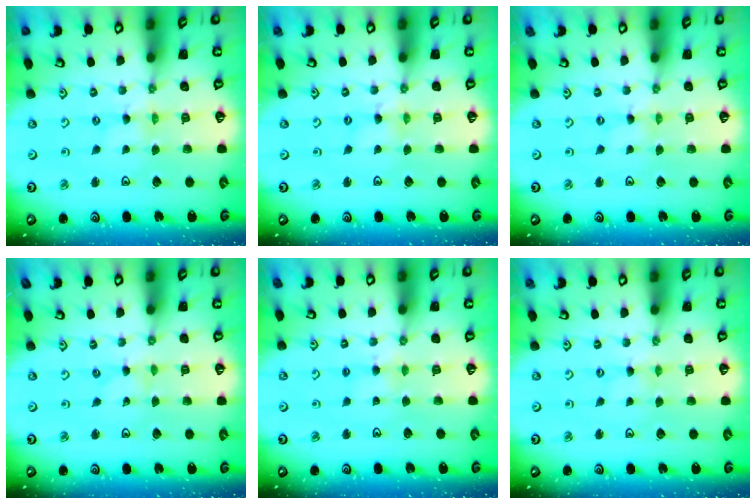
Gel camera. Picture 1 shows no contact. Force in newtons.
{"total": 1.8, "press": 1.8, "slide": 0.2}
{"total": 0.0}
{"total": 0.0}
{"total": 5.6, "press": 5.6, "slide": 0.6}
{"total": 0.0}